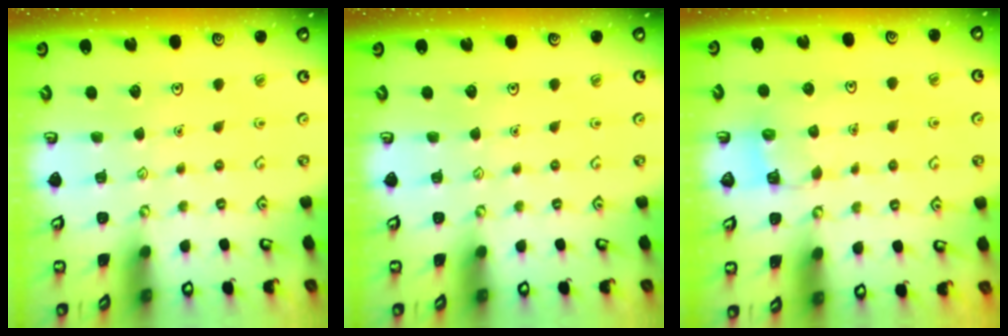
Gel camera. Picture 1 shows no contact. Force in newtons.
{"total": 0.0}
{"total": 3.8, "press": 3.8, "slide": 0.3}